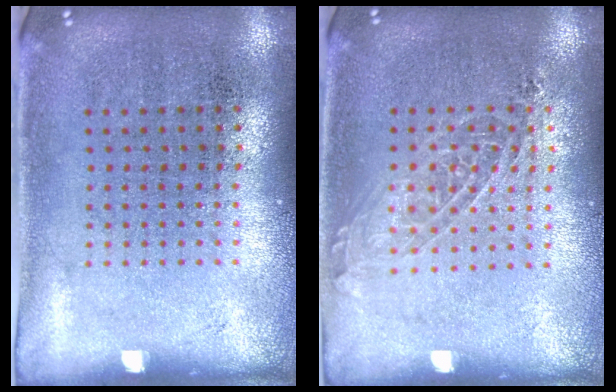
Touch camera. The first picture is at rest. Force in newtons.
{"total": 1.3, "press": 1.1, "slide": 0.5}